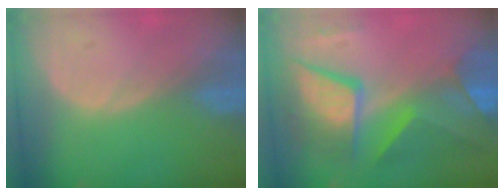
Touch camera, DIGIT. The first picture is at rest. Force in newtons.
{"total": 11.8, "press": 11.7, "slide": 1.3}